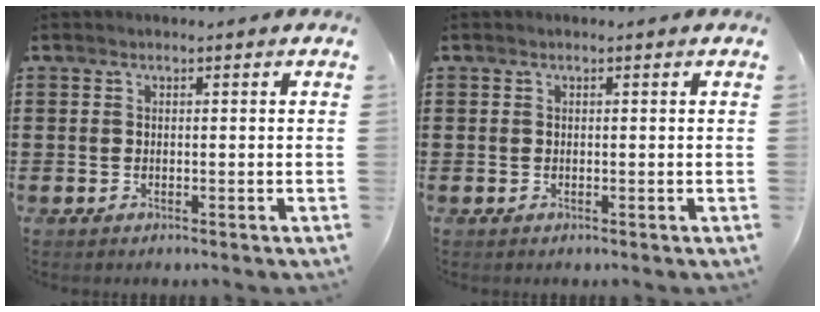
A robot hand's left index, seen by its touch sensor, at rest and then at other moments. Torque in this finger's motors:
{"motor_torque": [0.00, 0.00, 0.00, 0.01]}